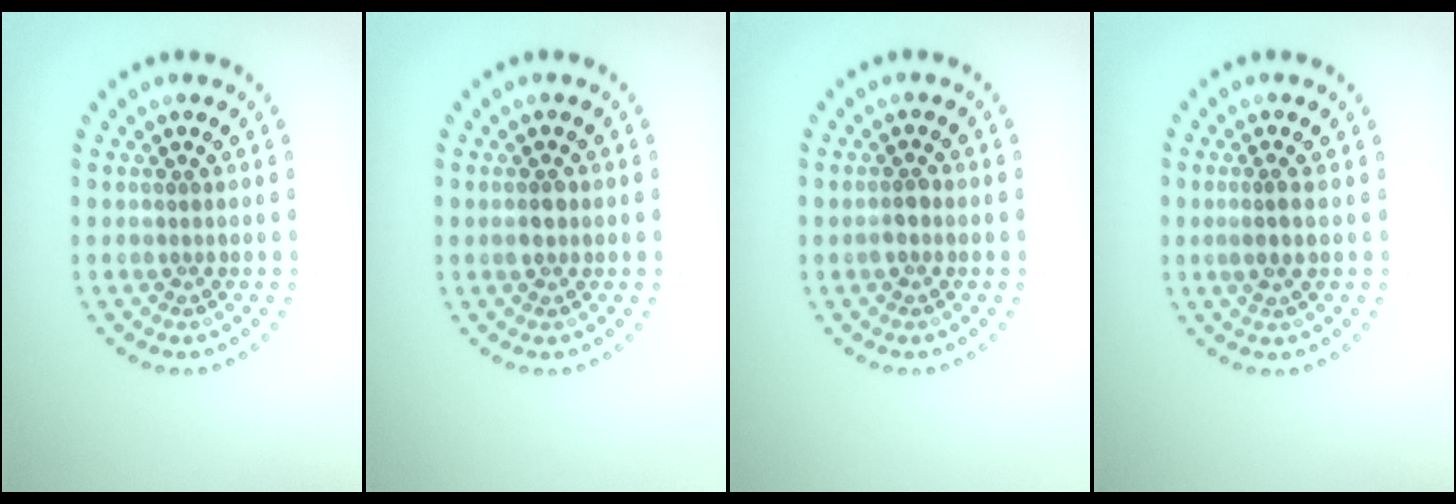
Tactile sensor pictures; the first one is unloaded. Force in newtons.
{"total": 1.5, "press": 1.5, "slide": 0.1}
{"total": 1.1, "press": 1.1, "slide": 0.4}
{"total": 1.6, "press": 1.4, "slide": 0.8}